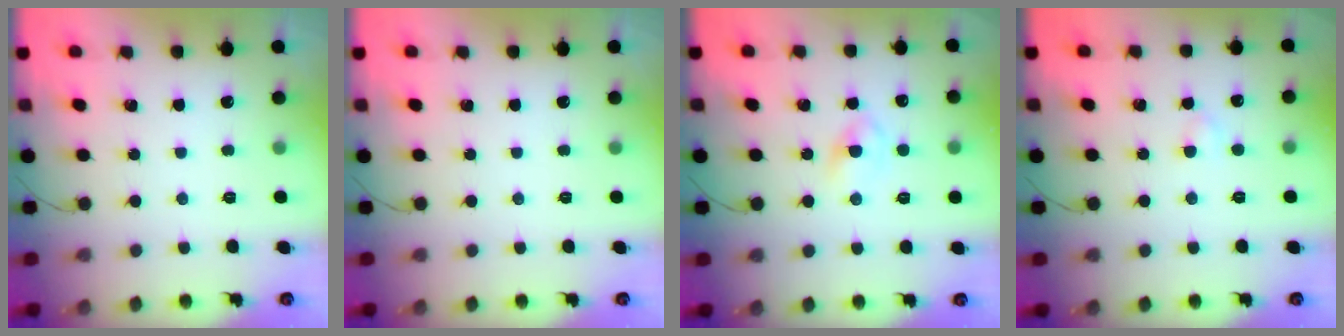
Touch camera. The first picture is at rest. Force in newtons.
{"total": 0.0}
{"total": 2.9, "press": 2.6, "slide": 1.3}
{"total": 2.3, "press": 2.1, "slide": 0.9}